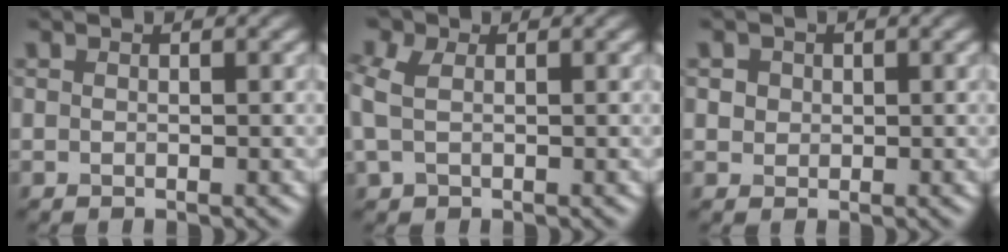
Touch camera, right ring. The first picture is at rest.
{"total": 3.2, "force": [0.6, 2.5, 2.0], "torque": [-0.061, 0.007, 0.009]}
{"total": 1.8, "force": [0.7, 1.5, 0.7], "torque": [-0.015, 0.002, 0.017]}